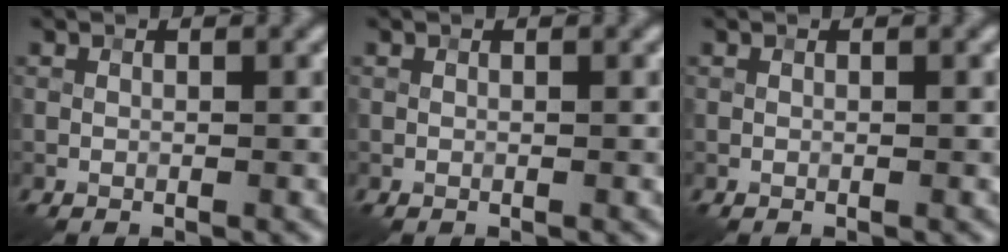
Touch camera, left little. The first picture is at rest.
{"total": 0.0}
{"total": 0.0}